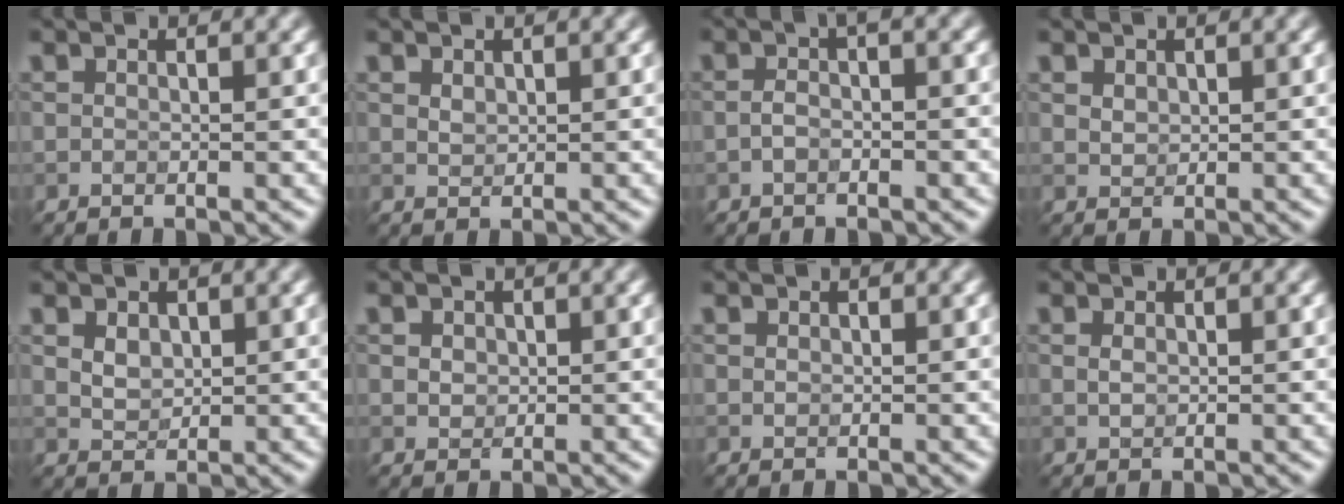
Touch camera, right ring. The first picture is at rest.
{"total": 0.9, "force": [0.5, 0.6, 0.5], "torque": [-0.011, -0.001, 0.012]}
{"total": 1.6, "force": [-0.7, 0.6, 1.3], "torque": [-0.028, 0.005, -0.015]}
{"total": 1.0, "force": [0.6, 0.7, 0.4], "torque": [-0.009, -0.001, 0.013]}
{"total": 1.8, "force": [0.6, 1.3, 1.1], "torque": [-0.022, -0.002, 0.015]}
{"total": 1.3, "force": [0.5, 1.1, 0.6], "torque": [-0.009, 0.000, 0.011]}
{"total": 0.5, "force": [0.2, 0.4, 0.3], "torque": [-0.004, 0.001, 0.003]}
{"total": 0.8, "force": [0.1, 0.5, 0.6], "torque": [-0.015, 0.000, 0.004]}